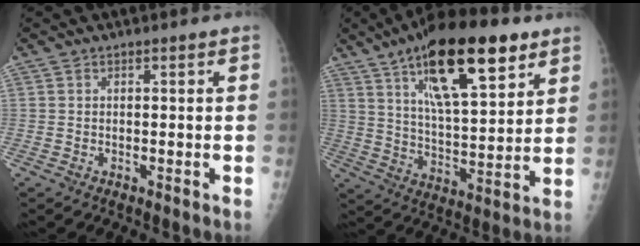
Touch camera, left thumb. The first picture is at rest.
{"total": 21.6, "force": [11.7, 7.5, 16.6], "torque": [-0.246, -0.036, 0.195]}